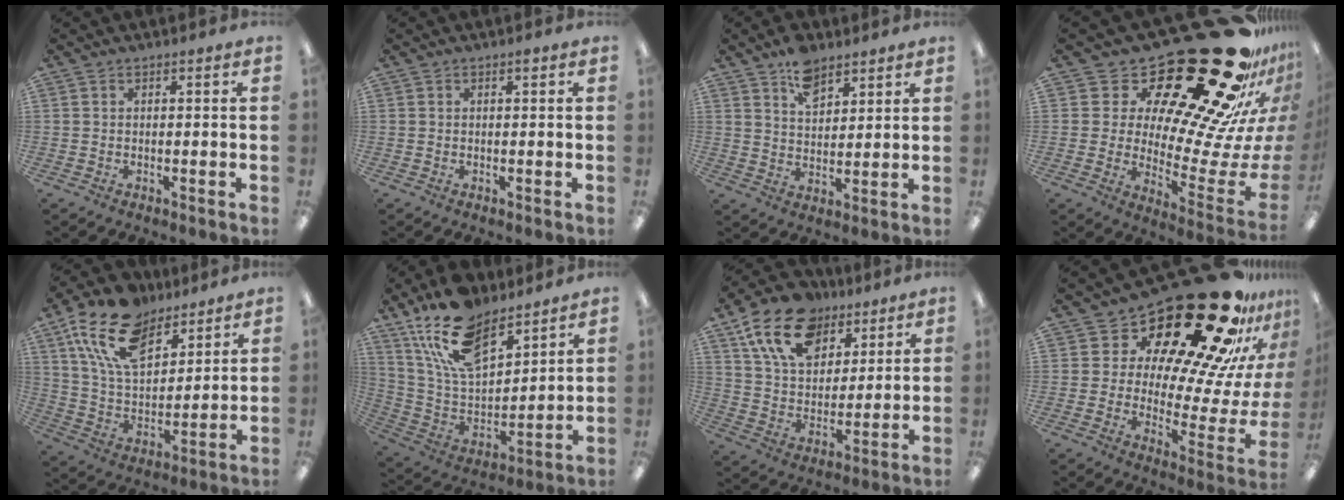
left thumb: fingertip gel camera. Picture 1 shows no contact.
{"total": 0.7, "force": [0.4, 0.3, 0.5], "torque": [-0.004, 0.000, 0.005]}
{"total": 8.1, "force": [5.7, 4.5, 3.6], "torque": [-0.050, -0.026, 0.100]}
{"total": 34.2, "force": [22.6, 11.5, 22.9], "torque": [-0.288, -0.212, 0.418]}
{"total": 18.3, "force": [11.2, 10.1, 10.3], "torque": [-0.196, -0.039, 0.209]}
{"total": 18.8, "force": [13.4, 8.8, 9.7], "torque": [-0.196, -0.064, 0.246]}
{"total": 17.5, "force": [10.8, 10.6, 8.7], "torque": [-0.158, -0.042, 0.200]}
{"total": 28.8, "force": [21.0, 10.4, 16.7], "torque": [-0.232, -0.175, 0.363]}